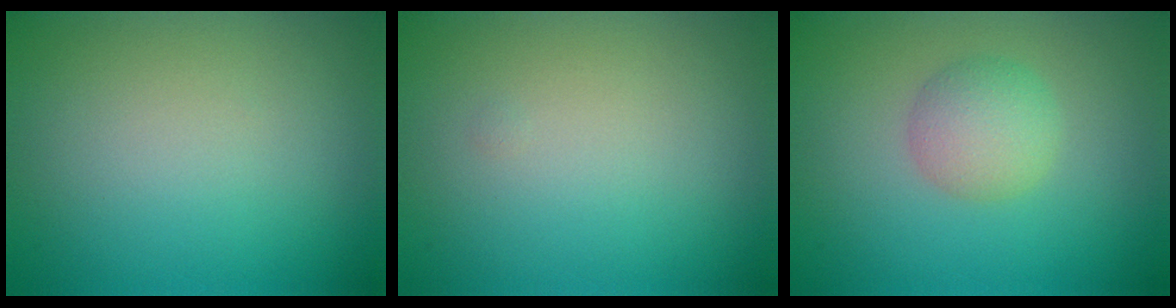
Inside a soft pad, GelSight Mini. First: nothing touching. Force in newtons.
{"total": 0.0}
{"total": 2.9, "press": 2.9, "slide": 0.1}